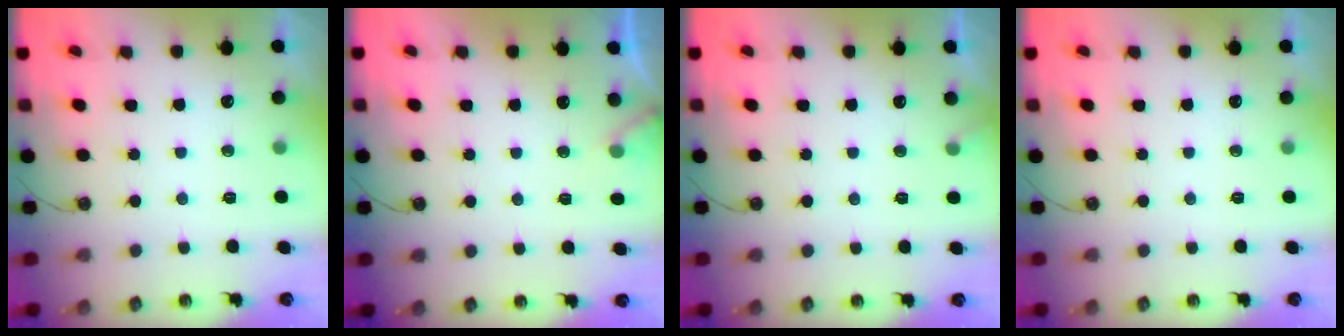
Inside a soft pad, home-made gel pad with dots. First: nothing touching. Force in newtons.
{"total": 5.3, "press": 5.3, "slide": 0.5}
{"total": 4.4, "press": 4.4, "slide": 0.3}
{"total": 0.0}